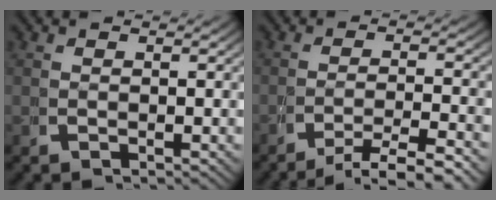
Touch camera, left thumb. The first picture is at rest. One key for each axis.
{"total": 4.3, "fx": -2.7, "fy": 1.6, "fz": 2.8, "tx": -0.041, "ty": -0.007, "tz": -0.040}